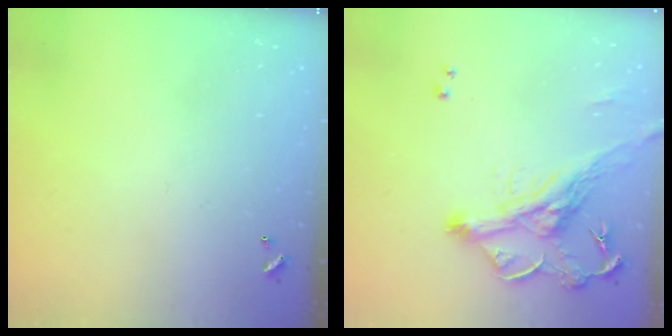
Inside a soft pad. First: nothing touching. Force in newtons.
{"total": 5.2, "press": 4.8, "slide": 1.8}